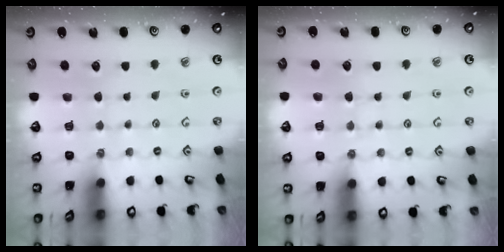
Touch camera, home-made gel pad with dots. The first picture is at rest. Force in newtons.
{"total": 3.7, "press": 3.6, "slide": 0.4}